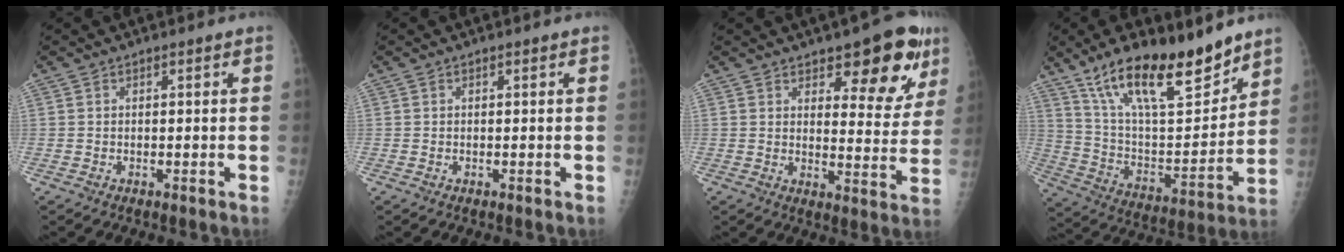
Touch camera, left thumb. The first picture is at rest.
{"total": 0.0}
{"total": 13.2, "force": [7.5, 5.3, 9.5], "torque": [-0.070, -0.040, 0.100]}
{"total": 23.2, "force": [16.1, 7.7, 14.9], "torque": [-0.212, -0.067, 0.282]}